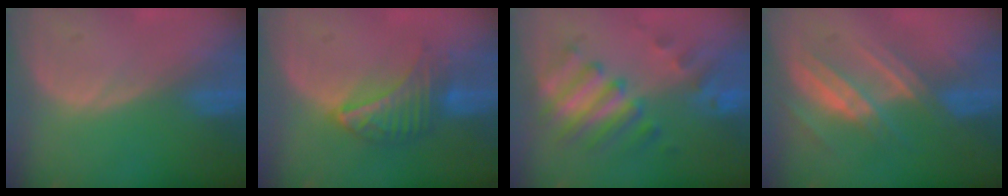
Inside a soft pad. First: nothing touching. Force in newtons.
{"total": 6.5, "press": 6.4, "slide": 1.1}
{"total": 8.0, "press": 7.7, "slide": 1.9}
{"total": 7.3, "press": 6.8, "slide": 2.8}